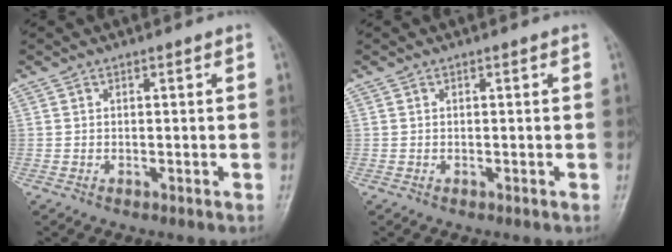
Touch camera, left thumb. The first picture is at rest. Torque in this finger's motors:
{"motor_torque": [0.00, 0.00, 0.00, 0.00, 0.00]}